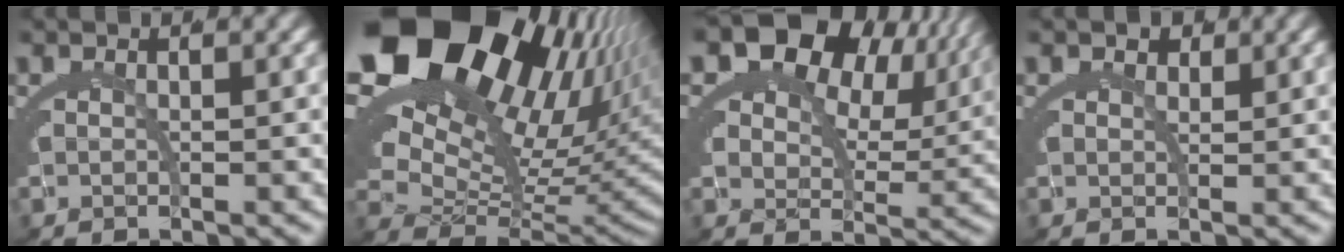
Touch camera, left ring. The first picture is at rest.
{"total": 20.7, "force": [4.9, 13.2, 15.1], "torque": [-0.258, 0.001, 0.071]}
{"total": 12.1, "force": [4.6, 8.3, 7.4], "torque": [-0.115, 0.011, 0.058]}
{"total": 1.3, "force": [0.4, 1.1, 0.5], "torque": [-0.008, -0.010, 0.012]}